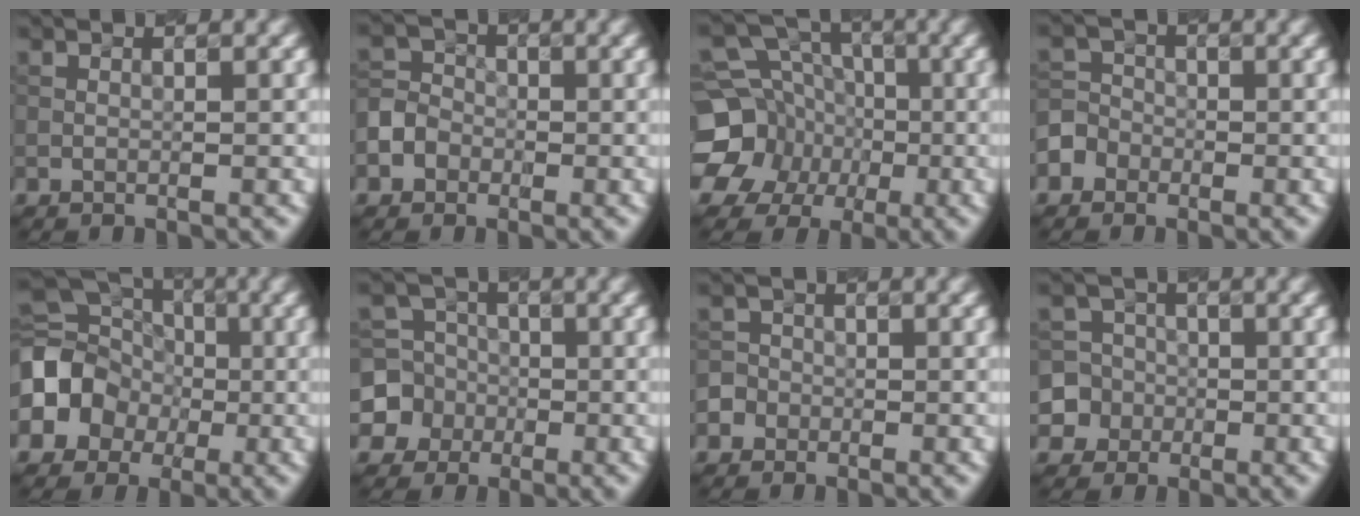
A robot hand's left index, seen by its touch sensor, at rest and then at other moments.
{"total": 4.1, "force": [-1.8, 3.5, 1.0], "torque": [0.002, 0.005, -0.042]}
{"total": 11.7, "force": [-2.7, 10.6, 4.1], "torque": [-0.104, 0.002, -0.067]}
{"total": 3.0, "force": [-1.6, 2.5, 0.3], "torque": [0.012, 0.006, -0.036]}
{"total": 12.3, "force": [-1.5, 10.8, 5.8], "torque": [-0.128, 0.019, -0.066]}
{"total": 7.2, "force": [-1.7, 6.9, 1.3], "torque": [-0.022, 0.010, -0.056]}
{"total": 2.7, "force": [-1.1, 2.4, 0.4], "torque": [0.014, 0.006, -0.030]}
{"total": 7.7, "force": [-2.5, 7.2, 1.2], "torque": [-0.023, 0.004, -0.074]}